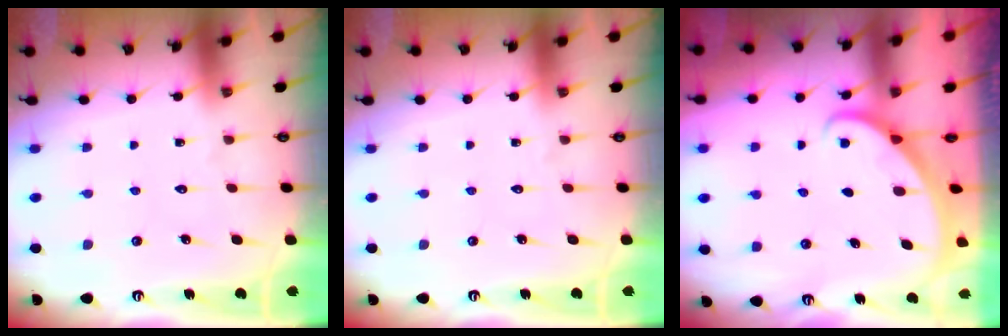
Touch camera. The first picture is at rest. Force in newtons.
{"total": 0.0}
{"total": 1.8, "press": 1.8, "slide": 0.1}